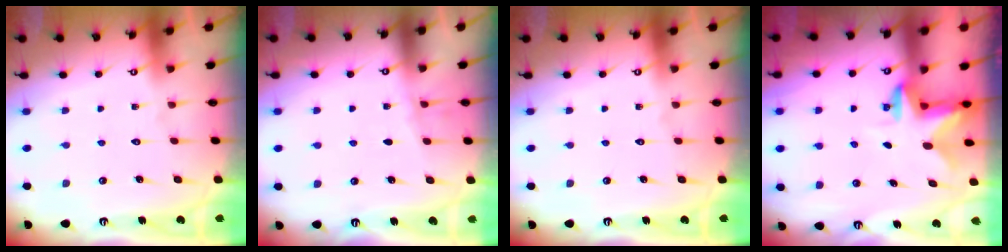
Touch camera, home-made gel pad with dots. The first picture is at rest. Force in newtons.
{"total": 1.4, "press": 1.3, "slide": 0.3}
{"total": 0.0}
{"total": 2.5, "press": 2.5, "slide": 0.5}